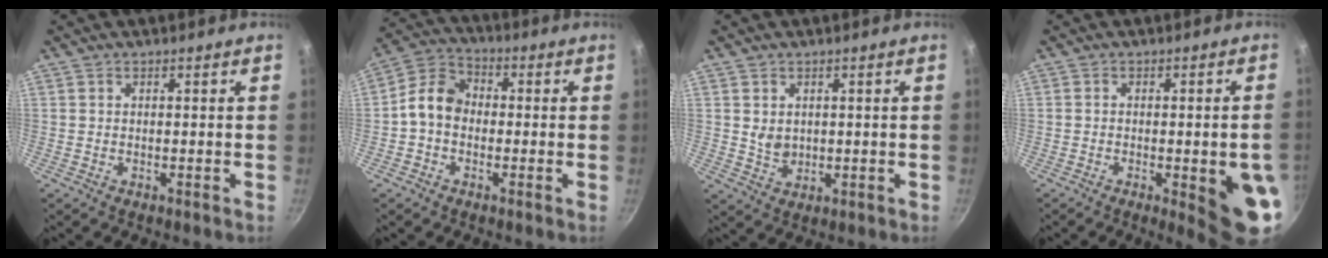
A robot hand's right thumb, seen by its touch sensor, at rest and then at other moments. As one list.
[{"total": 8.0, "force": [-1.0, 6.2, 4.8], "torque": [-0.066, 0.027, -0.042]}, {"total": 3.6, "force": [0.7, 2.9, 2.1], "torque": [-0.027, -0.009, 0.018]}, {"total": 10.9, "force": [-2.7, 2.6, 10.3], "torque": [-0.099, 0.007, -0.026]}]